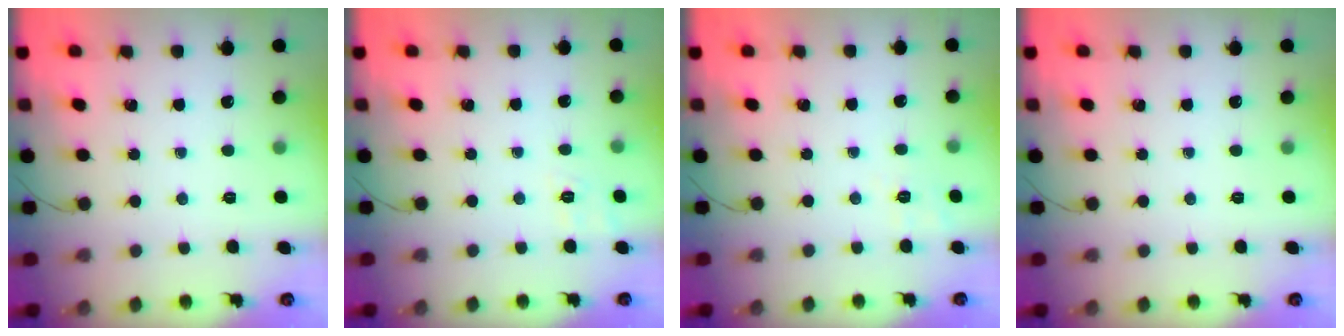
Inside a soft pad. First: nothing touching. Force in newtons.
{"total": 2.5, "press": 1.8, "slide": 1.8}
{"total": 3.1, "press": 2.4, "slide": 1.9}
{"total": 0.0}